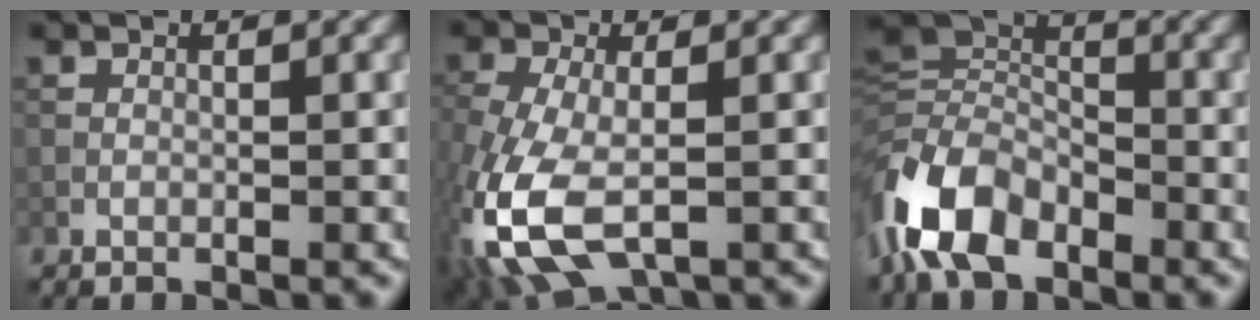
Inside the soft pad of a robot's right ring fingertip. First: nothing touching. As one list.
[{"total": 9.4, "force": [-3.4, 4.9, 7.3], "torque": [-0.187, -0.025, -0.065]}, {"total": 9.1, "force": [-5.0, 5.2, 5.5], "torque": [-0.116, -0.004, -0.115]}]